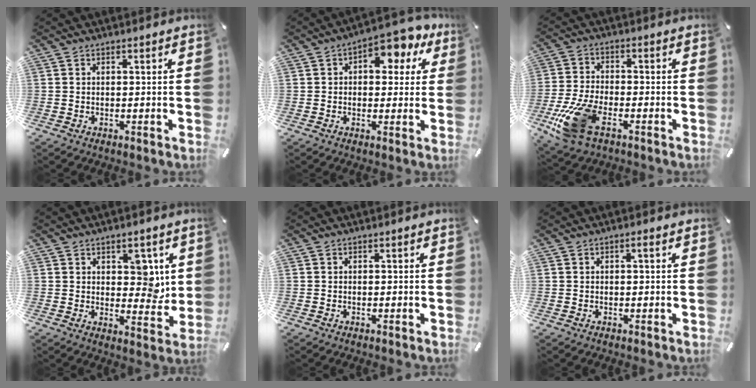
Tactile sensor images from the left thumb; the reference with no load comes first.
{"total": 8.5, "force": [3.7, 5.3, 5.6], "torque": [-0.064, -0.020, 0.056]}
{"total": 13.6, "force": [-5.8, 7.2, 10.1], "torque": [-0.214, 0.010, -0.096]}
{"total": 7.3, "force": [2.8, 5.1, 4.5], "torque": [-0.037, -0.015, 0.041]}
{"total": 0.0}
{"total": 0.6, "force": [0.3, 0.2, 0.5], "torque": [-0.010, 0.002, 0.004]}